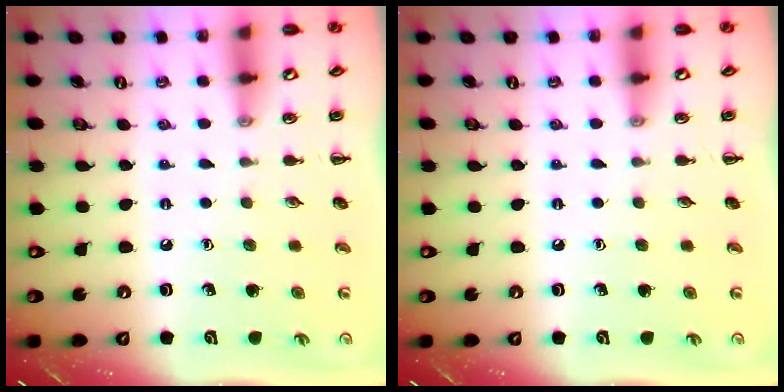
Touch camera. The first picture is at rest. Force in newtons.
{"total": 0.0}